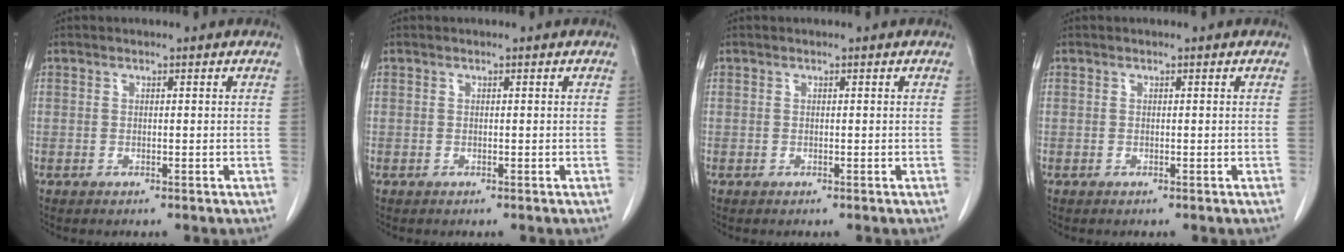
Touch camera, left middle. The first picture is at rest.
{"total": 0.0}
{"total": 0.0}
{"total": 0.0}